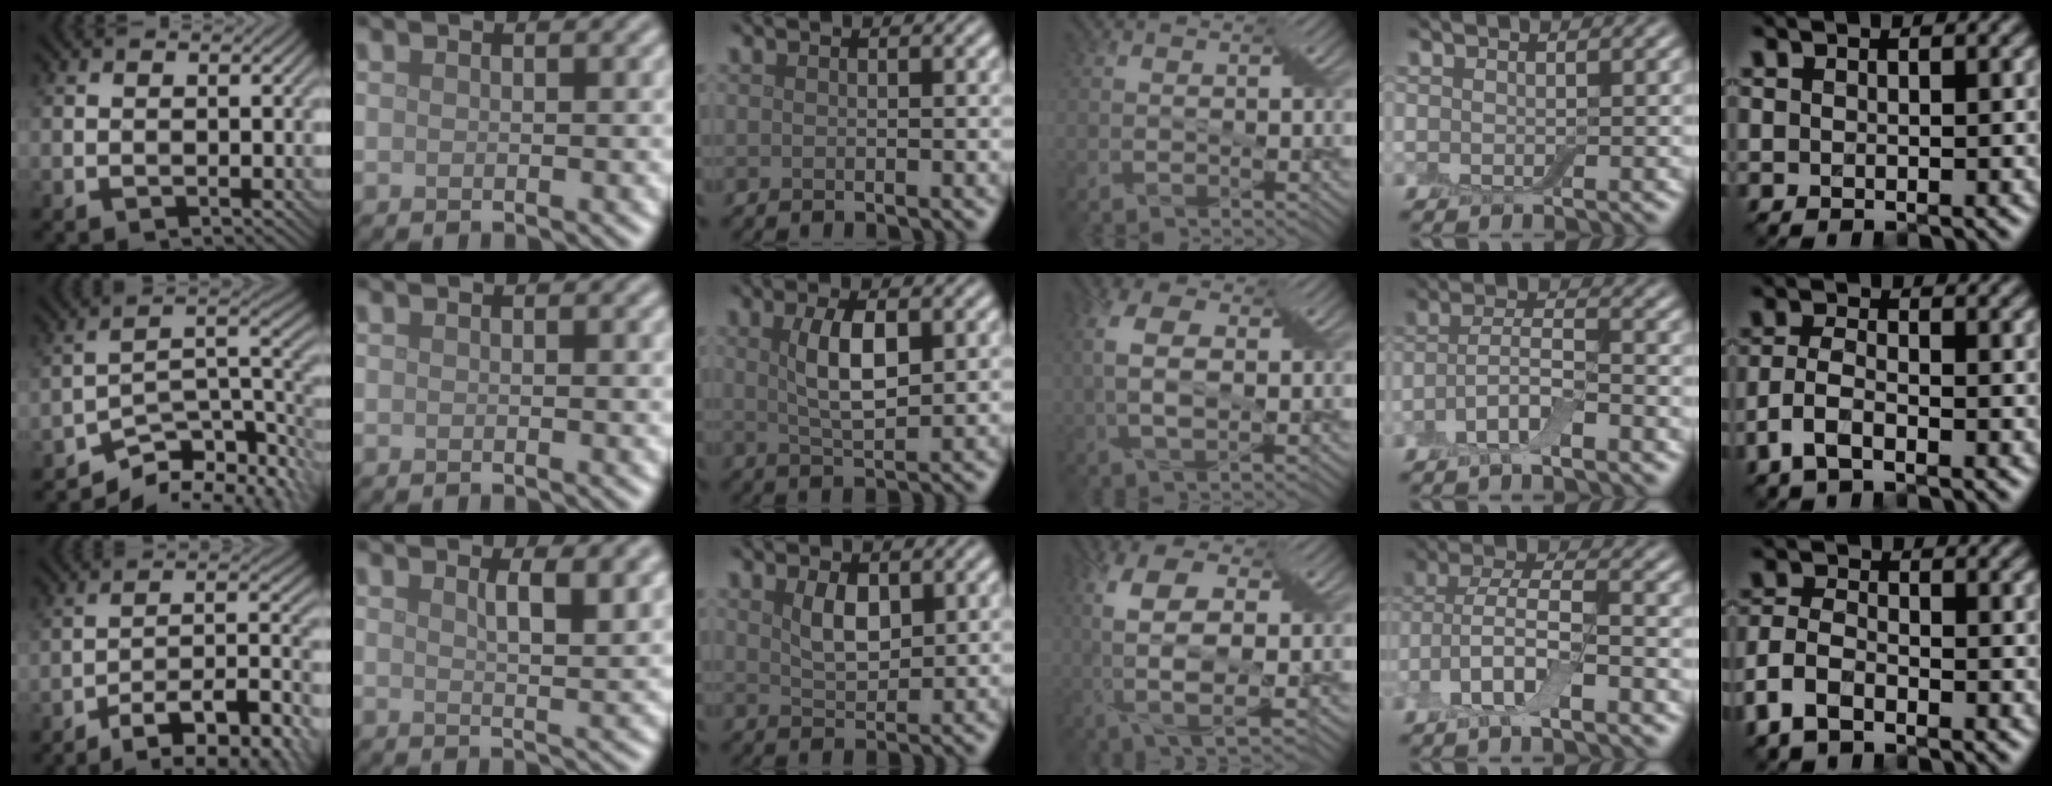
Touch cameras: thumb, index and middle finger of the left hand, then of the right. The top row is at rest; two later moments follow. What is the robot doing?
{"motion": "wrap", "object": "bandage"}